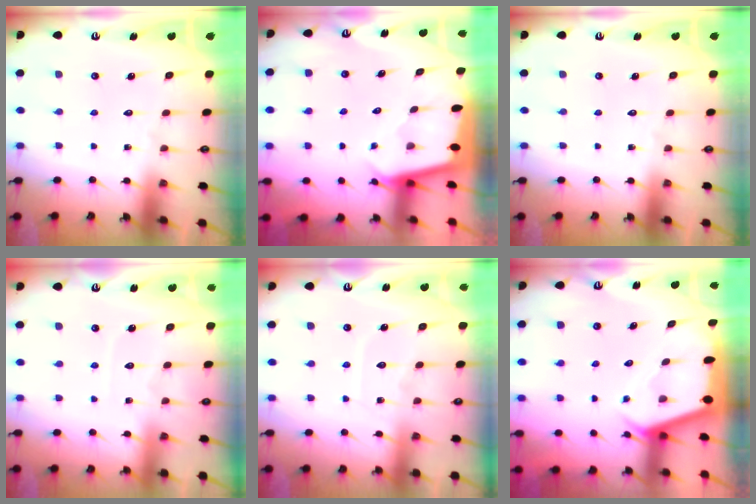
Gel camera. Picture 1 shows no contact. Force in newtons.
{"total": 1.8, "press": 1.8, "slide": 0.1}
{"total": 0.0}
{"total": 3.8, "press": 3.7, "slide": 0.4}
{"total": 6.6, "press": 6.5, "slide": 0.8}
{"total": 2.3, "press": 2.3, "slide": 0.3}